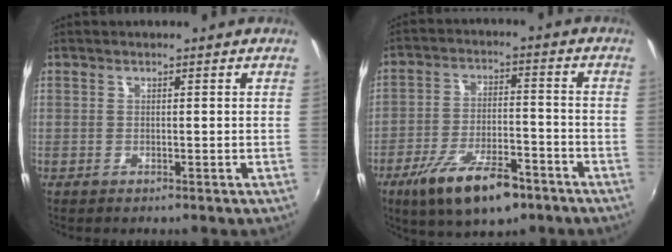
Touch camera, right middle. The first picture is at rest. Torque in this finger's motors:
{"motor_torque": [1.23, -0.91, 0.23, 0.11]}